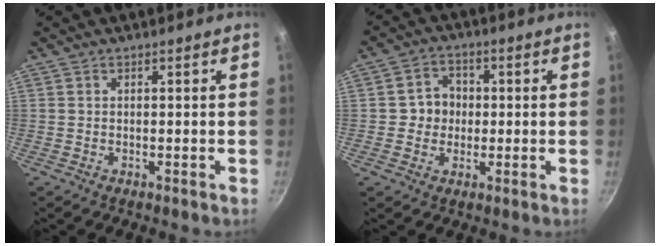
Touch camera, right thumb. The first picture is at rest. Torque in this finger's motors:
{"motor_torque": [-0.59, 0.30, -0.45, -0.11, -0.07]}